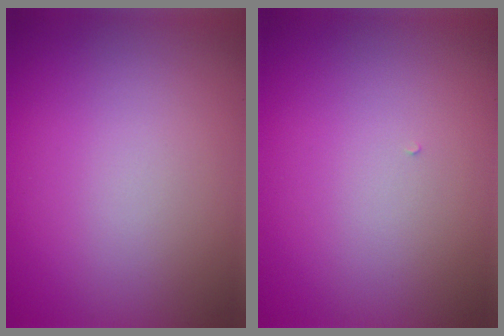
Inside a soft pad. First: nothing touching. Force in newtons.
{"total": 0.0}